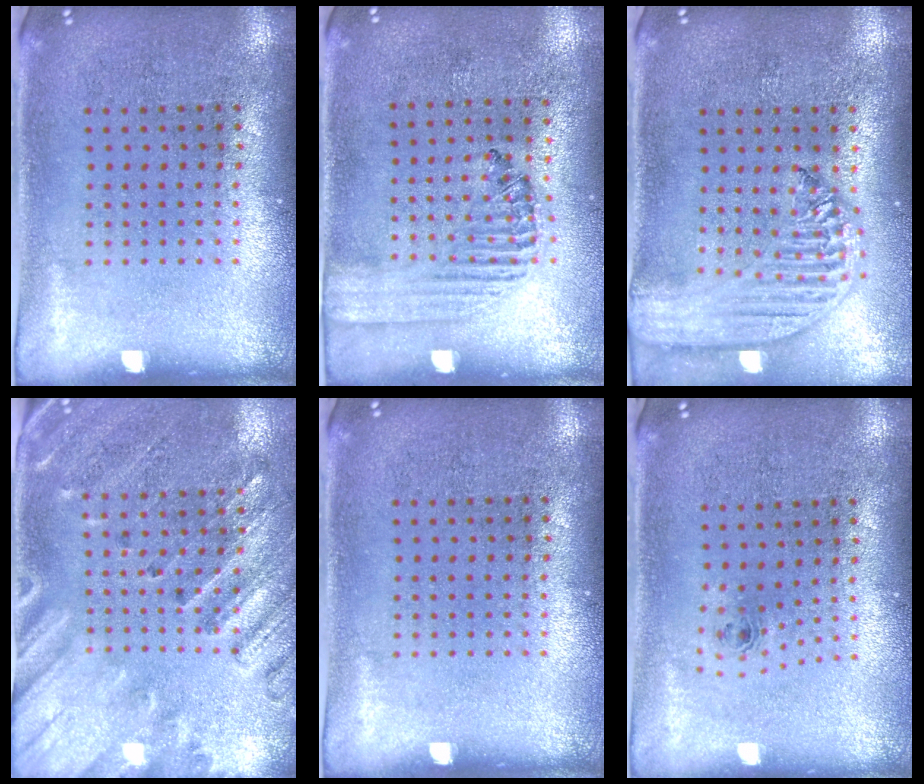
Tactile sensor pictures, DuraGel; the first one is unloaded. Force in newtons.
{"total": 1.4, "press": 1.2, "slide": 0.7}
{"total": 2.5, "press": 2.1, "slide": 1.3}
{"total": 2.5, "press": 2.1, "slide": 1.4}
{"total": 0.0}
{"total": 0.8, "press": 0.4, "slide": 0.7}